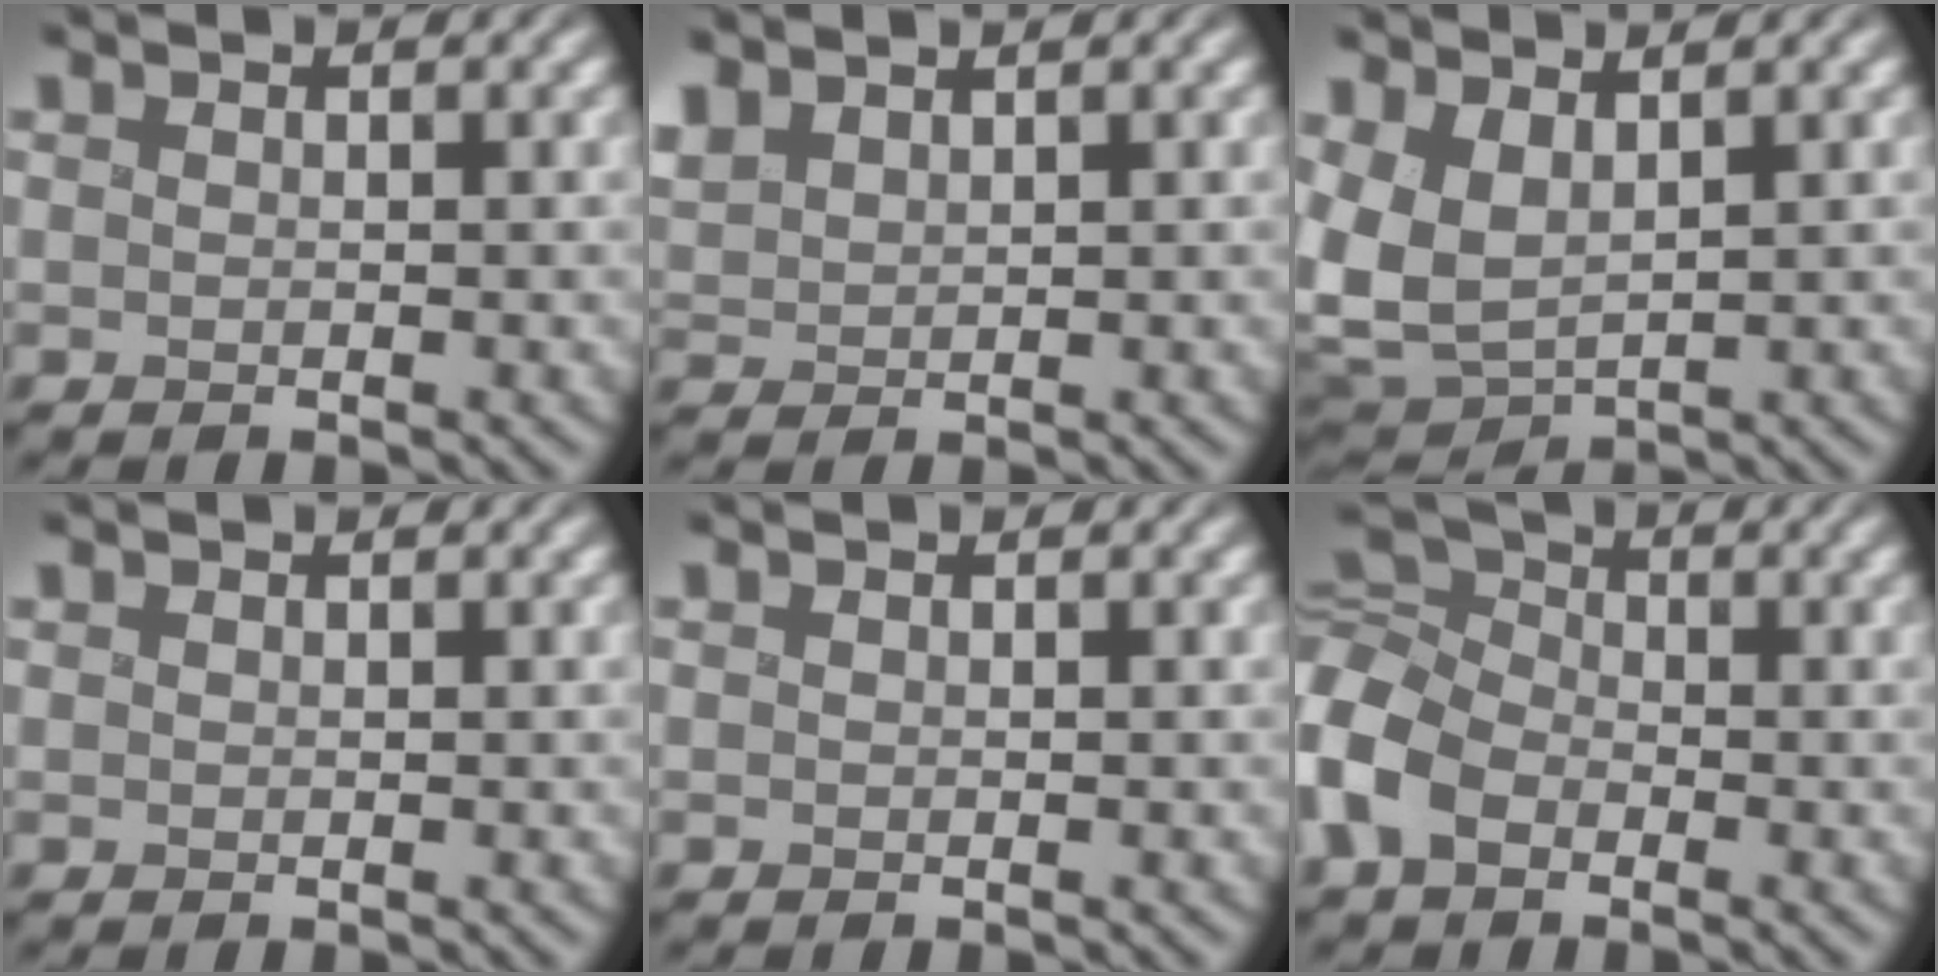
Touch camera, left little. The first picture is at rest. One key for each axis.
{"total": 2.6, "fx": 1.9, "fy": 1.2, "fz": 1.4, "tx": -0.038, "ty": 0.011, "tz": 0.041}
{"total": 5.4, "fx": 1.2, "fy": 3.3, "fz": 4.2, "tx": -0.106, "ty": -0.001, "tz": 0.021}
{"total": 0.0}
{"total": 0.0}
{"total": 7.2, "fx": -2.7, "fy": 5.1, "fz": 4.4, "tx": -0.115, "ty": 0.013, "tz": -0.077}